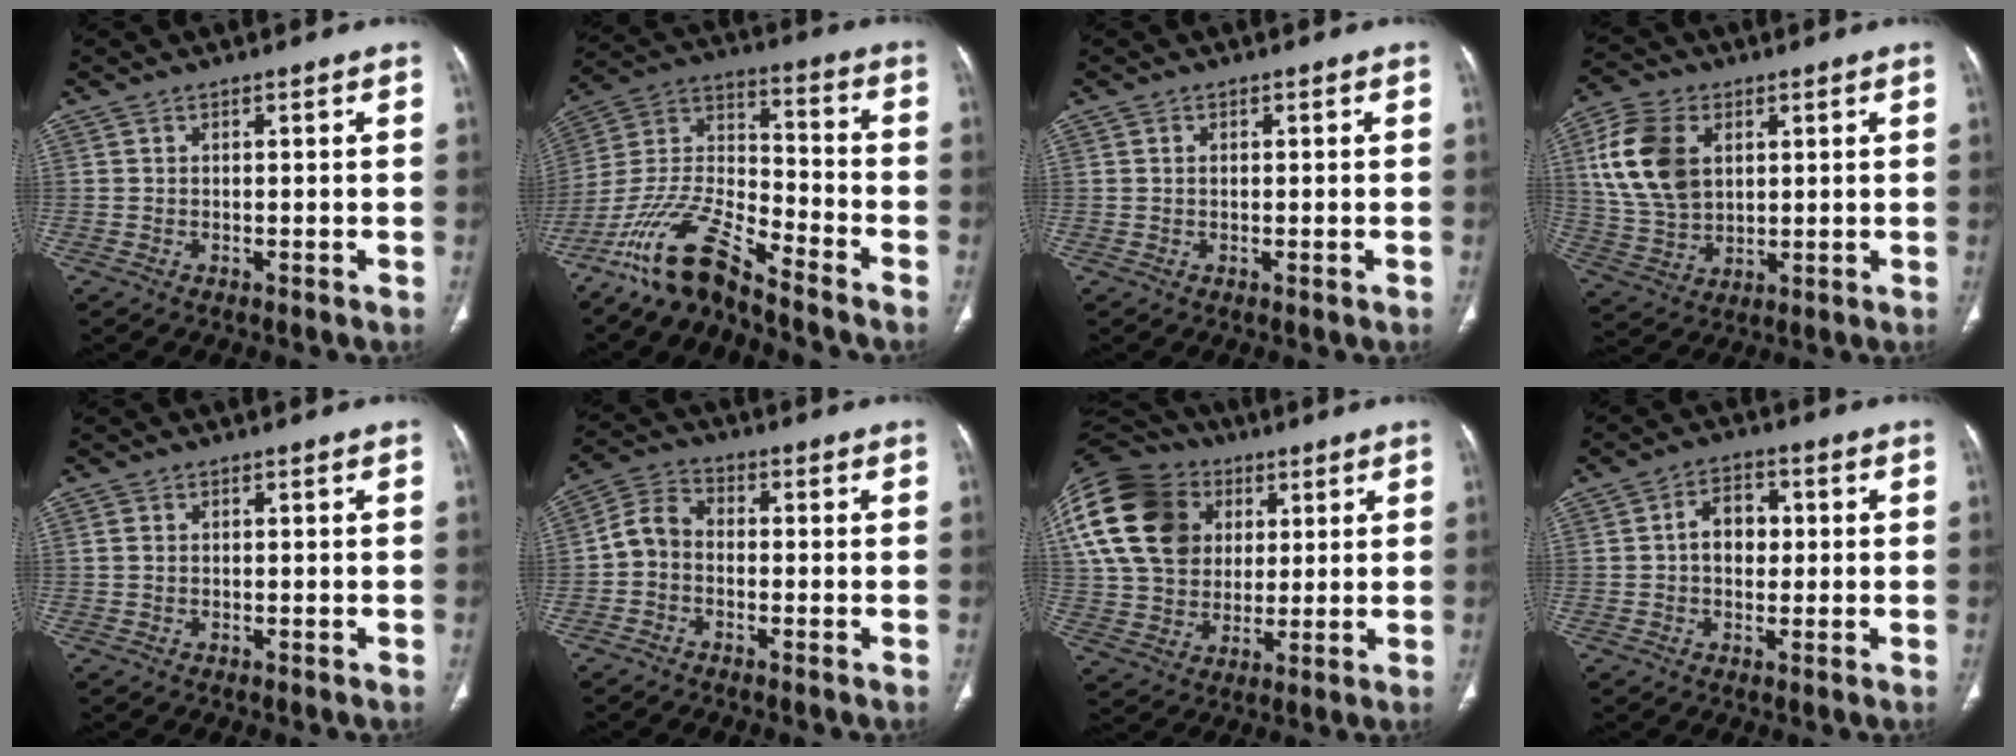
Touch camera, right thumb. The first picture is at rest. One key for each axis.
{"total": 13.8, "fx": -11.3, "fy": 3.0, "fz": 7.3, "tx": -0.151, "ty": 0.078, "tz": -0.223}
{"total": 0.9, "fx": 0.1, "fy": 0.6, "fz": 0.7, "tx": -0.014, "ty": 0.001, "tz": 0.002}
{"total": 14.4, "fx": 4.0, "fy": 9.8, "fz": 9.9, "tx": -0.188, "ty": -0.005, "tz": 0.081}
{"total": 1.2, "fx": 0.2, "fy": 0.9, "fz": 0.7, "tx": -0.016, "ty": 0.003, "tz": 0.006}
{"total": 5.7, "fx": -1.2, "fy": 4.4, "fz": 3.4, "tx": -0.055, "ty": 0.023, "tz": -0.039}
{"total": 27.8, "fx": 8.3, "fy": 21.3, "fz": 15.9, "tx": -0.351, "ty": 0.053, "tz": 0.159}
{"total": 6.4, "fx": 0.3, "fy": 4.6, "fz": 4.3, "tx": -0.045, "ty": 0.012, "tz": 0.000}